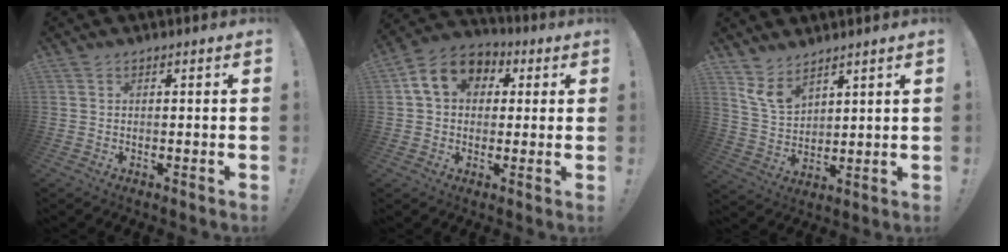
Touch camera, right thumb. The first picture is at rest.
{"total": 11.8, "force": [3.5, 9.2, 6.6], "torque": [-0.097, 0.005, 0.072]}
{"total": 8.8, "force": [6.5, 4.5, 3.8], "torque": [-0.079, -0.036, 0.129]}